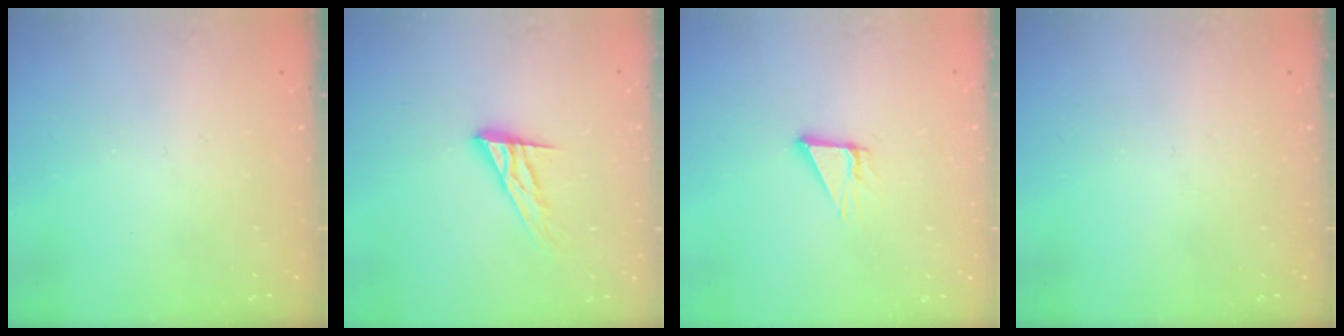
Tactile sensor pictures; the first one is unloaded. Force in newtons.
{"total": 12.0, "press": 12.0, "slide": 1.0}
{"total": 3.8, "press": 3.8, "slide": 0.4}
{"total": 0.0}